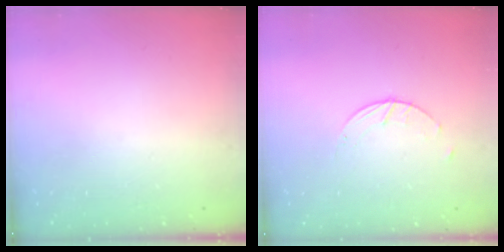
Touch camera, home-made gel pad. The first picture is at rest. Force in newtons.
{"total": 2.0, "press": 2.0, "slide": 0.3}